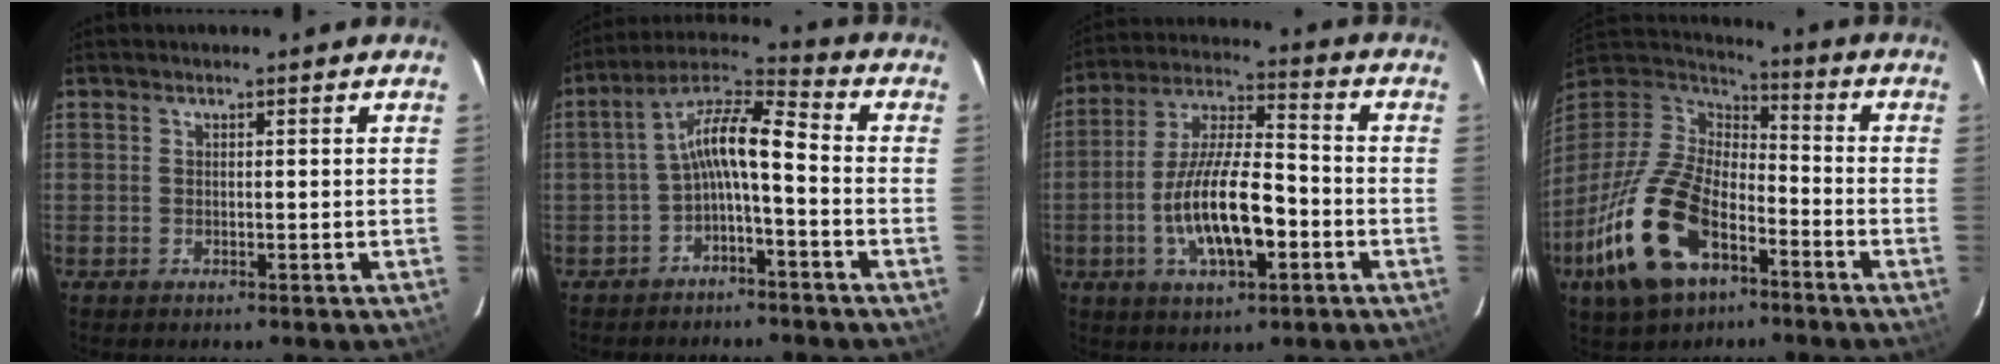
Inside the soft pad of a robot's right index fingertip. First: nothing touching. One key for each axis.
{"total": 8.6, "fx": -2.6, "fy": 2.1, "fz": 7.9, "tx": -0.170, "ty": 0.023, "tz": -0.051}
{"total": 14.9, "fx": -4.6, "fy": 4.9, "fz": 13.3, "tx": -0.261, "ty": 0.000, "tz": -0.079}
{"total": 22.1, "fx": -10.8, "fy": 11.7, "fz": 15.4, "tx": -0.338, "ty": -0.023, "tz": -0.195}